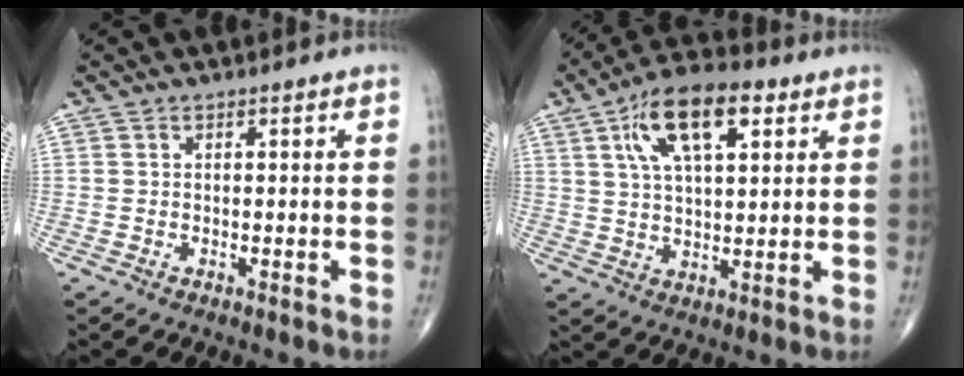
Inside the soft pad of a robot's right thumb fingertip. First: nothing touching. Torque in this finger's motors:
{"motor_torque": [1.54, 2.16, 1.18, 0.64, 0.14]}